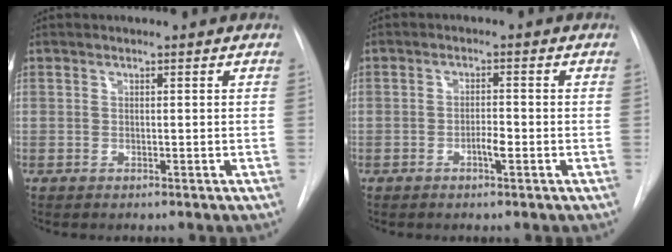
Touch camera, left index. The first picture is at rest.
{"total": 2.1, "force": [-0.9, 0.4, 1.9], "torque": [-0.031, 0.001, -0.016]}